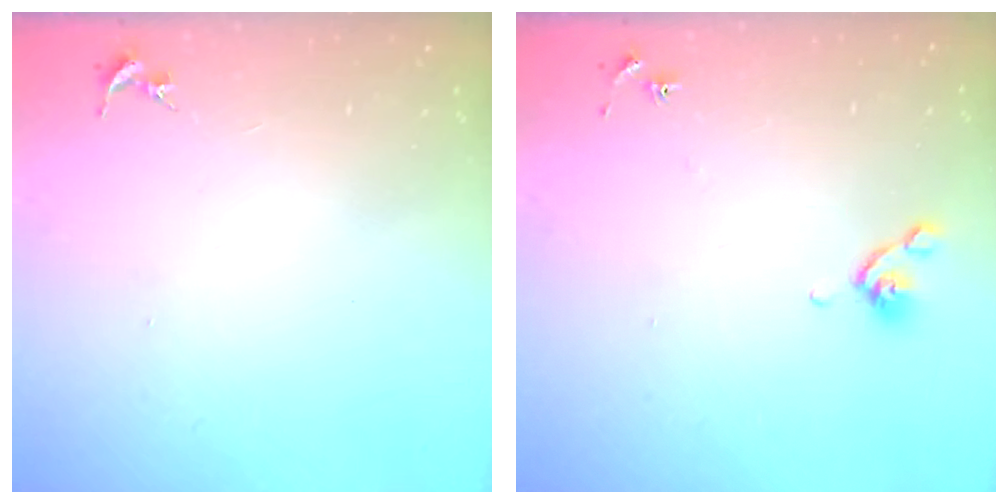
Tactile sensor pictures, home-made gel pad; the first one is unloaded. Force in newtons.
{"total": 5.8, "press": 5.6, "slide": 1.7}